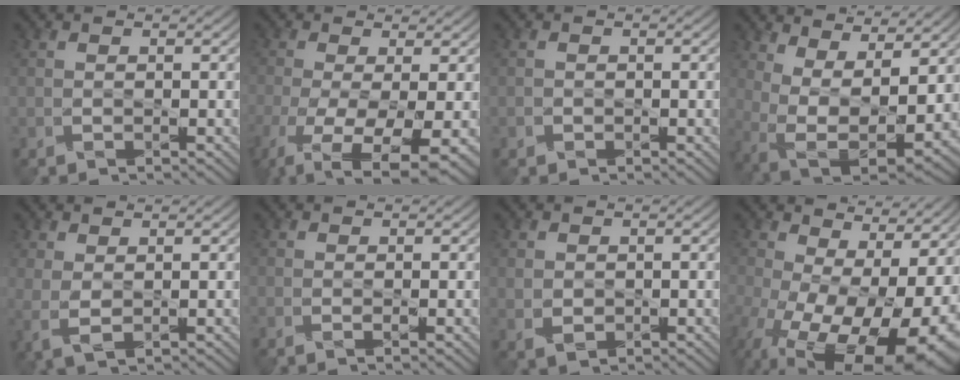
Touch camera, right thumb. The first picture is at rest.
{"total": 10.5, "force": [-4.3, 3.7, 8.8], "torque": [-0.184, -0.032, -0.066]}
{"total": 0.6, "force": [-0.4, 0.5, 0.0], "torque": [0.002, -0.004, -0.007]}
{"total": 9.9, "force": [3.8, 4.2, 8.1], "torque": [-0.168, -0.010, 0.078]}
{"total": 2.7, "force": [0.8, 1.1, 2.3], "torque": [-0.065, -0.004, 0.016]}
{"total": 0.8, "force": [-0.1, 0.0, 0.8], "torque": [-0.017, -0.003, -0.005]}
{"total": 1.8, "force": [0.3, 1.5, 0.9], "torque": [-0.027, -0.006, 0.011]}
{"total": 19.0, "force": [-3.3, 11.0, 15.2], "torque": [-0.258, -0.067, -0.007]}